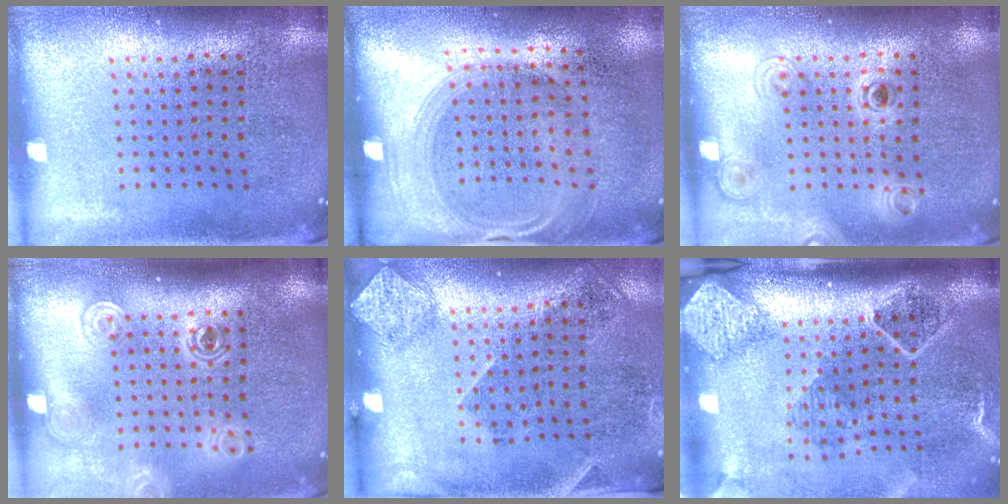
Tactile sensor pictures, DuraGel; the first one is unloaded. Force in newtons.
{"total": 1.5, "press": 1.3, "slide": 0.8}
{"total": 1.2, "press": 1.2, "slide": 0.5}
{"total": 1.9, "press": 1.4, "slide": 1.2}
{"total": 1.7, "press": 1.1, "slide": 1.3}
{"total": 2.7, "press": 2.0, "slide": 1.8}